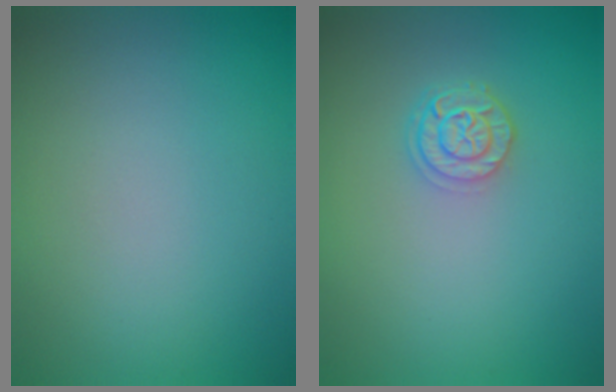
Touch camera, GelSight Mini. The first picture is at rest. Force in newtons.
{"total": 2.4, "press": 2.0, "slide": 1.3}